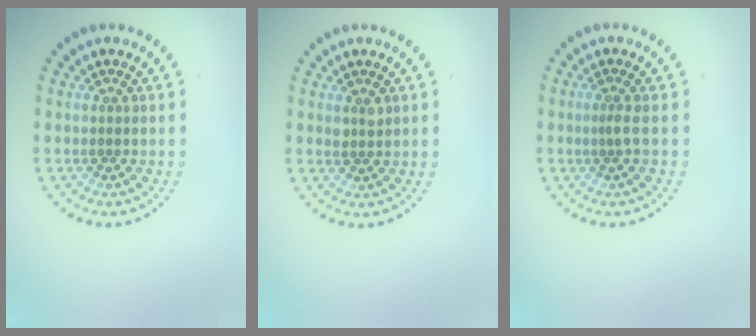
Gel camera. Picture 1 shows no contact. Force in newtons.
{"total": 1.2, "press": 1.1, "slide": 0.4}
{"total": 0.7, "press": 0.3, "slide": 0.6}